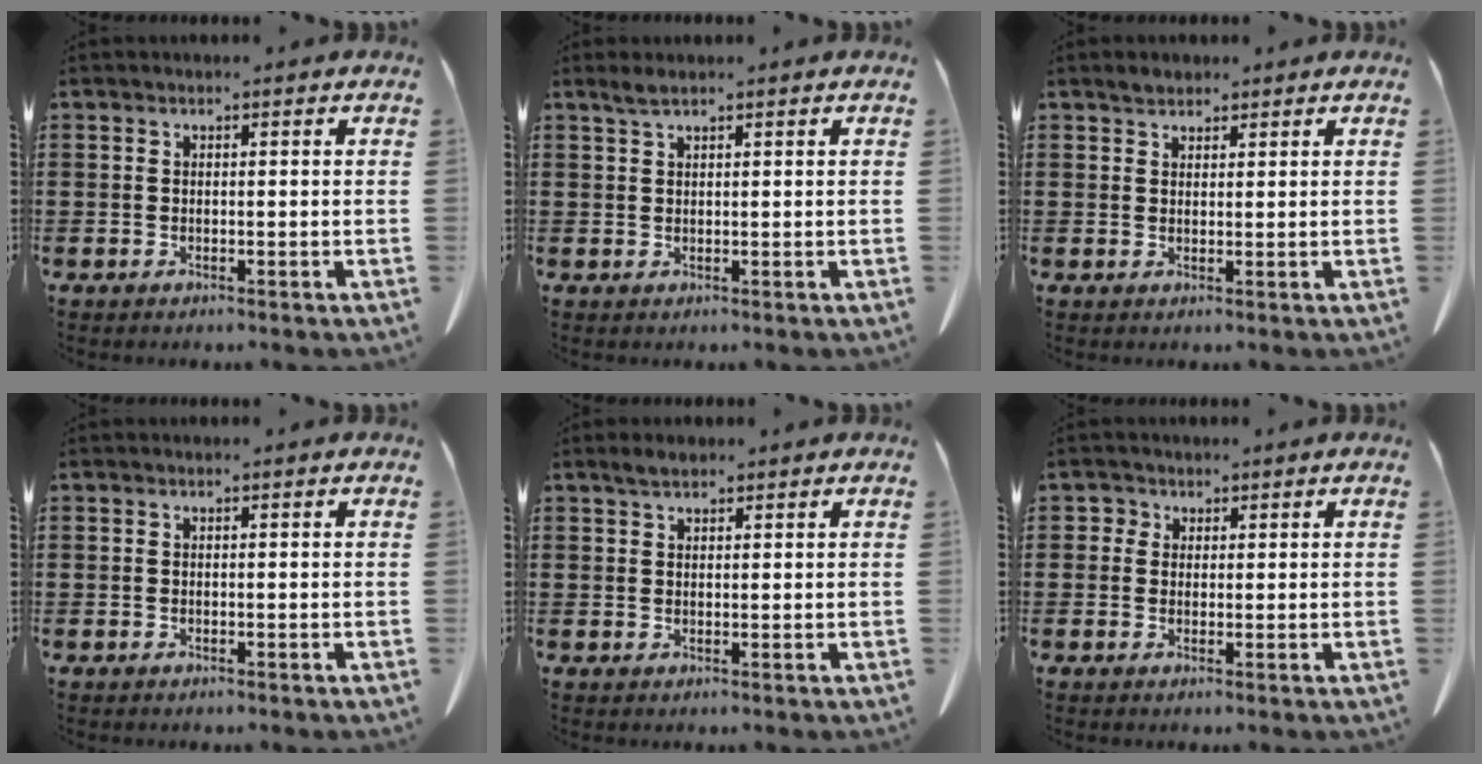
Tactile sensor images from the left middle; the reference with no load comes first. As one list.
[{"total": 1.6, "force": [1.2, 0.2, 1.1], "torque": [-0.023, 0.001, 0.021]}, {"total": 1.7, "force": [1.5, 0.8, 0.3], "torque": [-0.002, 0.001, 0.028]}, {"total": 0.0}, {"total": 1.9, "force": [1.6, 0.7, 1.0], "torque": [-0.023, 0.003, 0.029]}, {"total": 1.8, "force": [0.9, 1.5, 0.4], "torque": [-0.005, 0.003, 0.013]}]